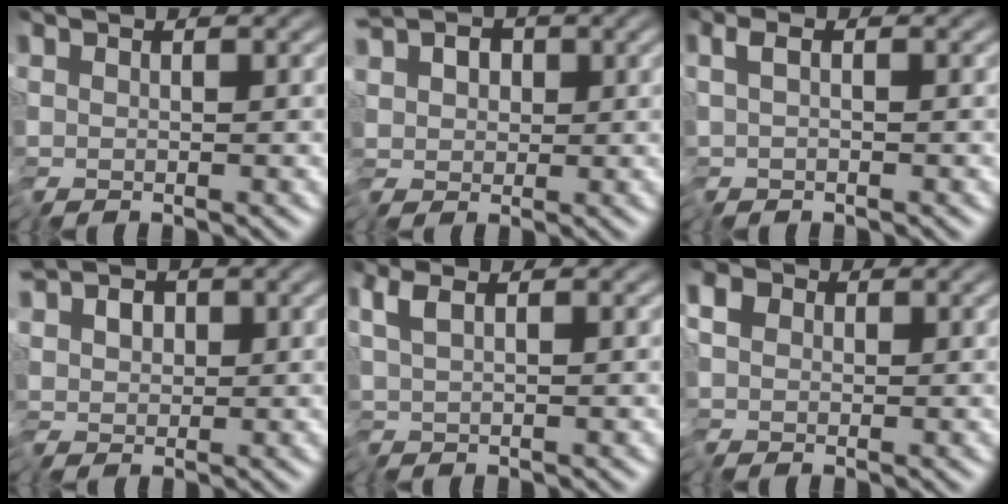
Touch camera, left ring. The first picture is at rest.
{"total": 3.6, "force": [-0.5, 2.4, 2.6], "torque": [-0.054, -0.004, -0.015]}
{"total": 0.7, "force": [-0.4, -0.4, 0.2], "torque": [-0.003, -0.007, -0.008]}
{"total": 2.9, "force": [-0.1, 1.8, 2.3], "torque": [-0.048, -0.002, -0.007]}
{"total": 0.8, "force": [0.0, -0.1, 0.8], "torque": [-0.016, -0.006, 0.003]}
{"total": 2.8, "force": [-0.1, 2.3, 1.6], "torque": [-0.035, 0.010, -0.010]}